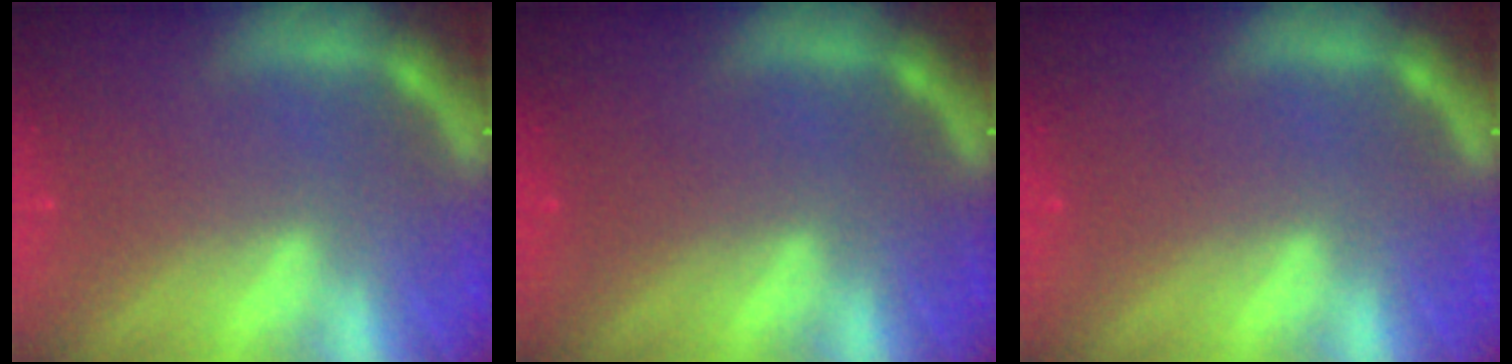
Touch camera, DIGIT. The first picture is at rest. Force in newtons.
{"total": 0.0}
{"total": 0.0}